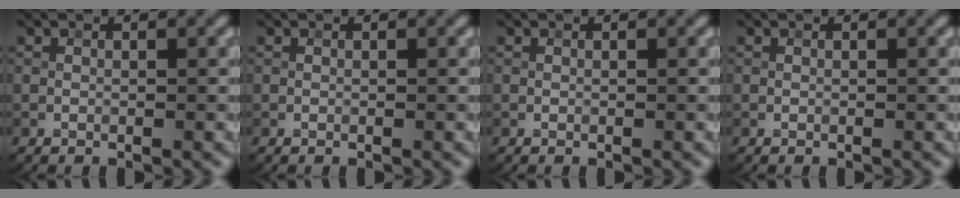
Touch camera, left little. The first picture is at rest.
{"total": 0.0}
{"total": 0.0}
{"total": 0.0}